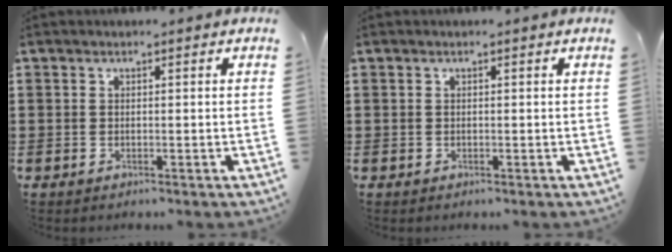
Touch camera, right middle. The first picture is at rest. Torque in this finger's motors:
{"motor_torque": [0.36, -0.25, 0.08, 0.02]}